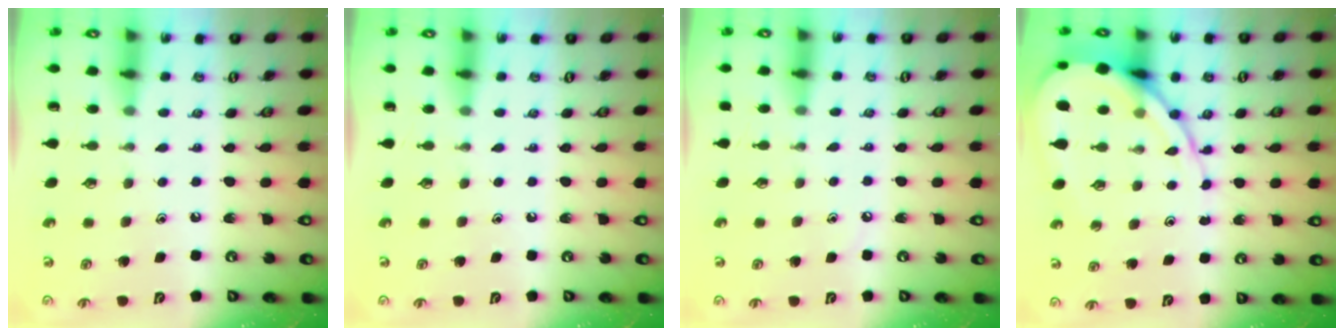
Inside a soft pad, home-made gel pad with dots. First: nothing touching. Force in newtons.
{"total": 0.0}
{"total": 2.6, "press": 2.6, "slide": 0.4}
{"total": 12.1, "press": 12.1, "slide": 0.9}